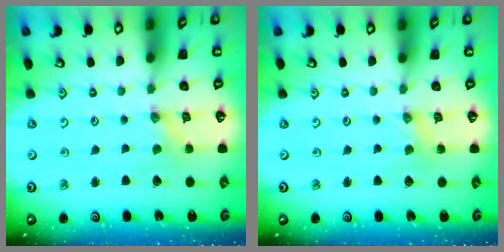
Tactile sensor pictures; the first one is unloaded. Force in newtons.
{"total": 1.1, "press": 1.1, "slide": 0.2}